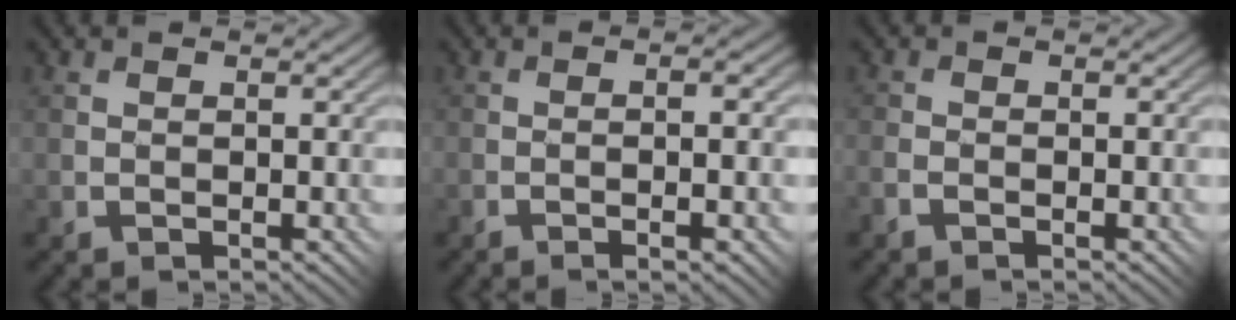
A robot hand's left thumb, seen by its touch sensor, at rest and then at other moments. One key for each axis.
{"total": 5.7, "fx": -2.0, "fy": 0.9, "fz": 5.3, "tx": -0.068, "ty": 0.003, "tz": -0.022}
{"total": 2.3, "fx": -1.6, "fy": 1.3, "fz": 1.2, "tx": -0.026, "ty": -0.005, "tz": -0.035}